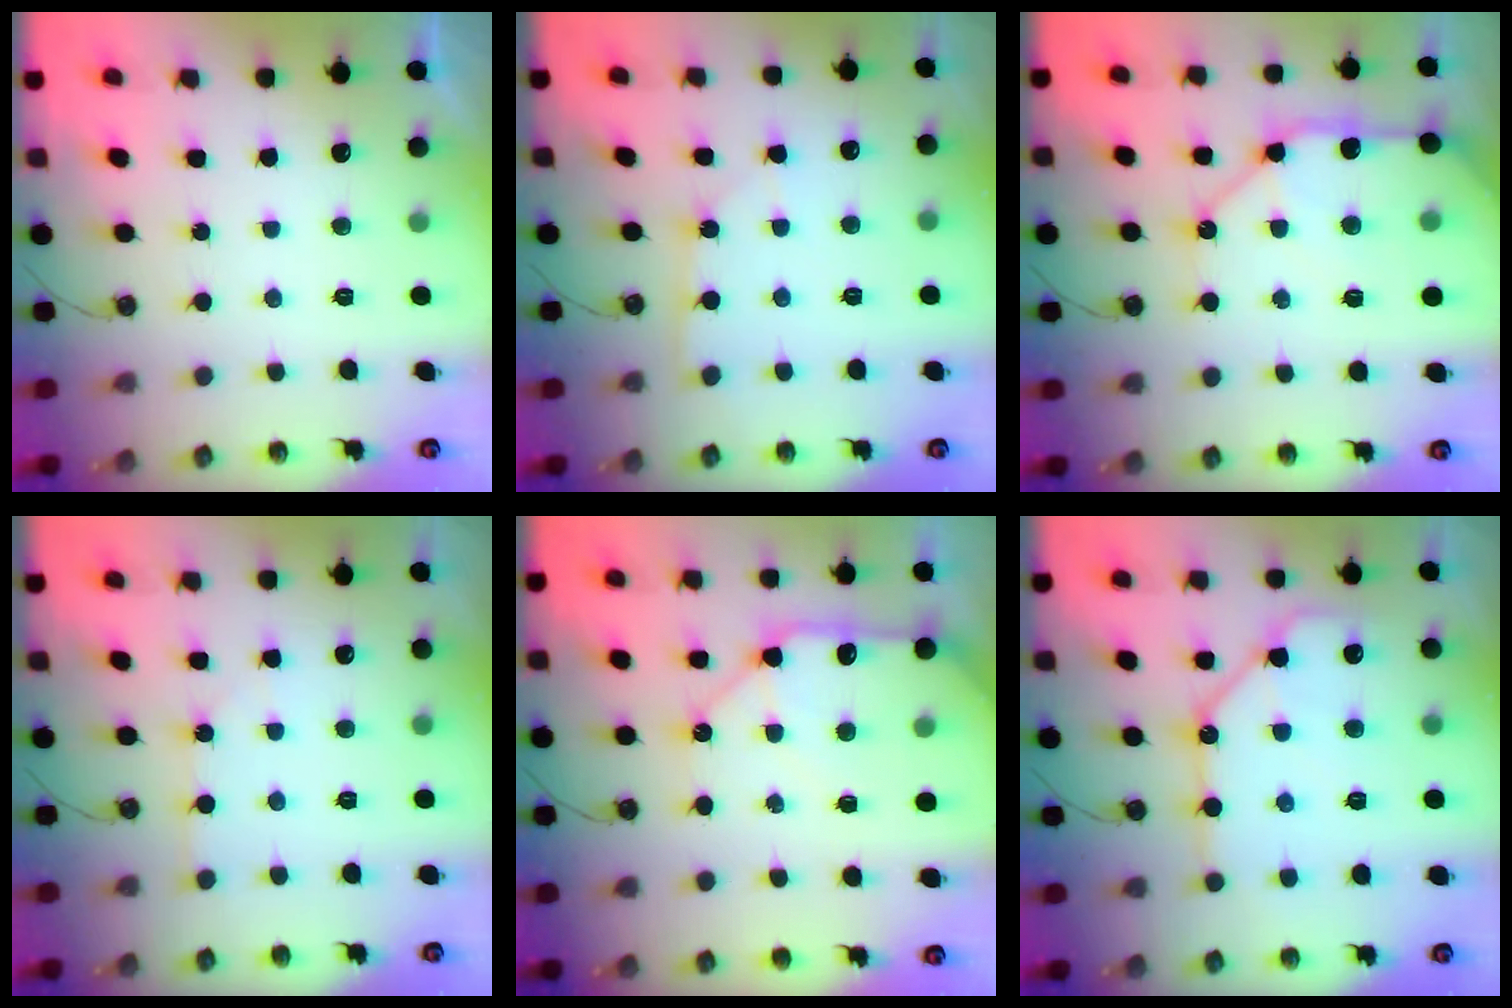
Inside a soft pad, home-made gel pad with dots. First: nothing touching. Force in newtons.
{"total": 3.9, "press": 3.9, "slide": 0.5}
{"total": 15.9, "press": 15.7, "slide": 2.4}
{"total": 2.0, "press": 2.0, "slide": 0.2}
{"total": 14.5, "press": 14.4, "slide": 2.1}
{"total": 12.8, "press": 12.8, "slide": 1.1}